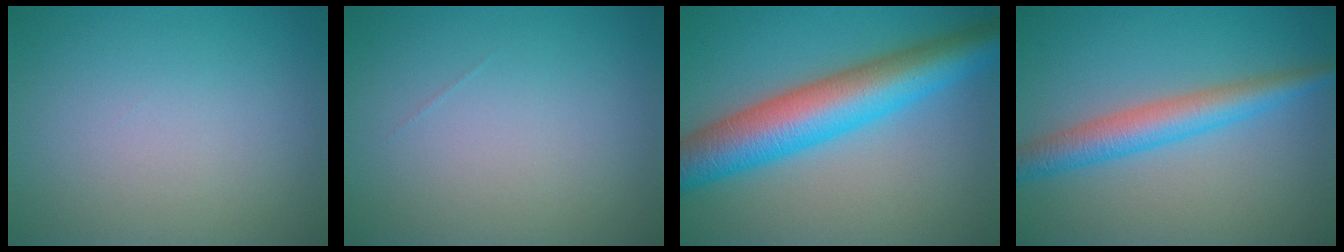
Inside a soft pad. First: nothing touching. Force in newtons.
{"total": 0.0}
{"total": 9.5, "press": 9.5, "slide": 0.1}
{"total": 4.3, "press": 4.3, "slide": 0.1}